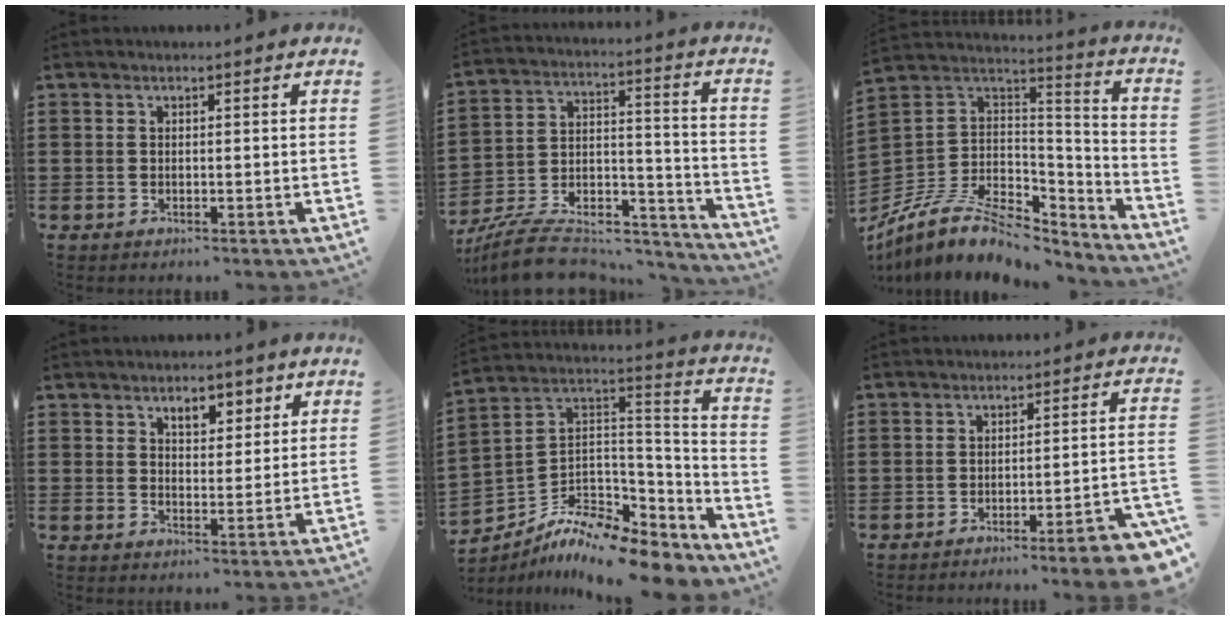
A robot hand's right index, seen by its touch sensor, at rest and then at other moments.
{"total": 10.6, "force": [-9.1, 3.2, 4.2], "torque": [-0.073, 0.027, -0.174]}
{"total": 10.0, "force": [-6.5, 5.2, 5.6], "torque": [-0.126, 0.007, -0.124]}
{"total": 4.4, "force": [2.8, 2.5, 2.3], "torque": [-0.034, 0.002, 0.043]}
{"total": 9.3, "force": [-7.7, 3.4, 3.9], "torque": [-0.085, 0.004, -0.151]}
{"total": 5.4, "force": [-4.2, 0.0, 3.4], "torque": [-0.055, -0.011, -0.079]}